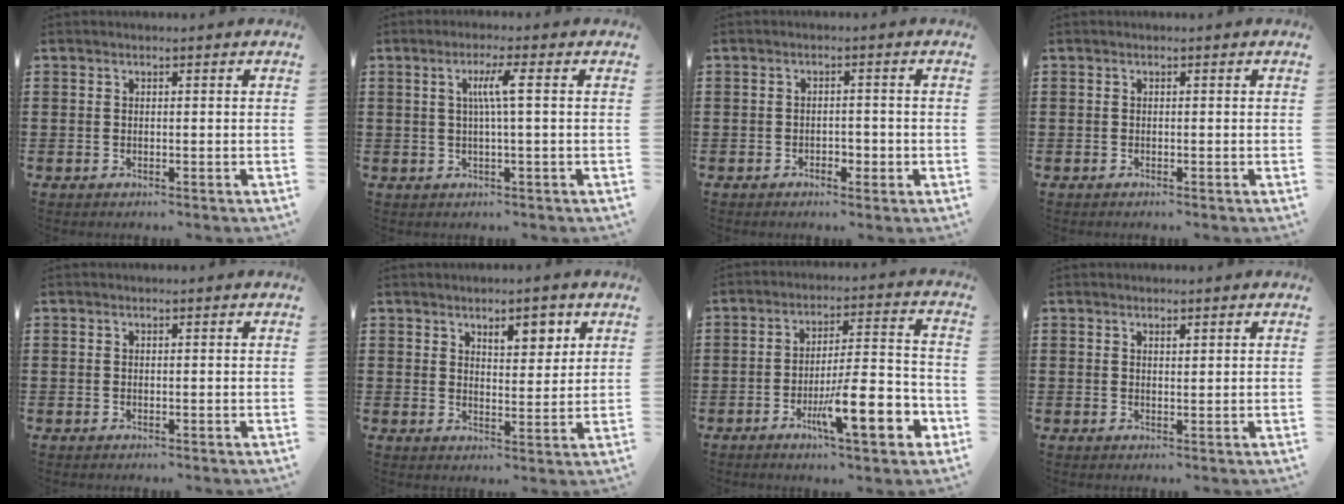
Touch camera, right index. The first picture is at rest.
{"total": 4.1, "force": [0.5, -0.2, 4.1], "torque": [-0.078, -0.001, 0.003]}
{"total": 1.8, "force": [-1.1, 1.0, 0.9], "torque": [-0.021, 0.001, -0.024]}
{"total": 0.0}
{"total": 0.0}
{"total": 4.7, "force": [3.0, 2.0, 3.1], "torque": [-0.035, -0.004, 0.046]}
{"total": 12.2, "force": [-5.5, 3.1, 10.5], "torque": [-0.164, 0.008, -0.090]}
{"total": 0.8, "force": [0.7, 0.3, 0.3], "torque": [-0.006, 0.001, 0.013]}